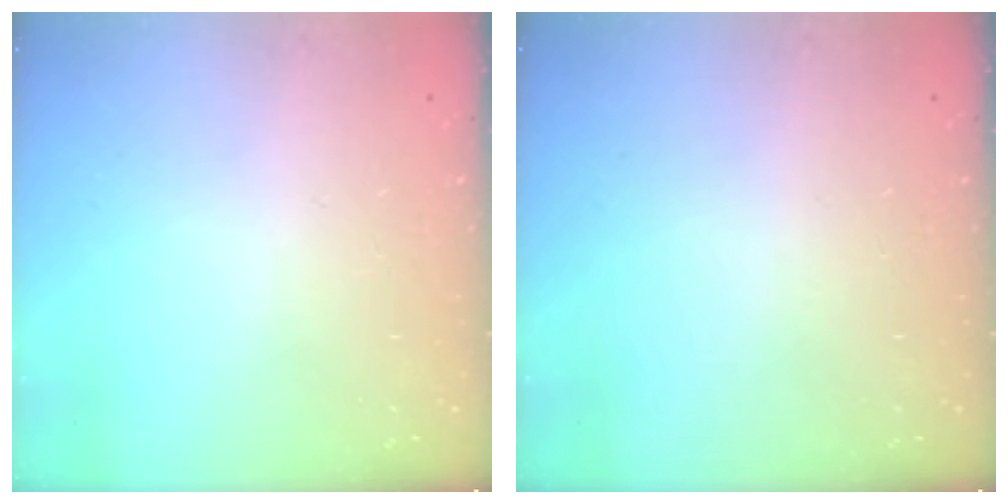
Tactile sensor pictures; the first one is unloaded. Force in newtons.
{"total": 0.0}